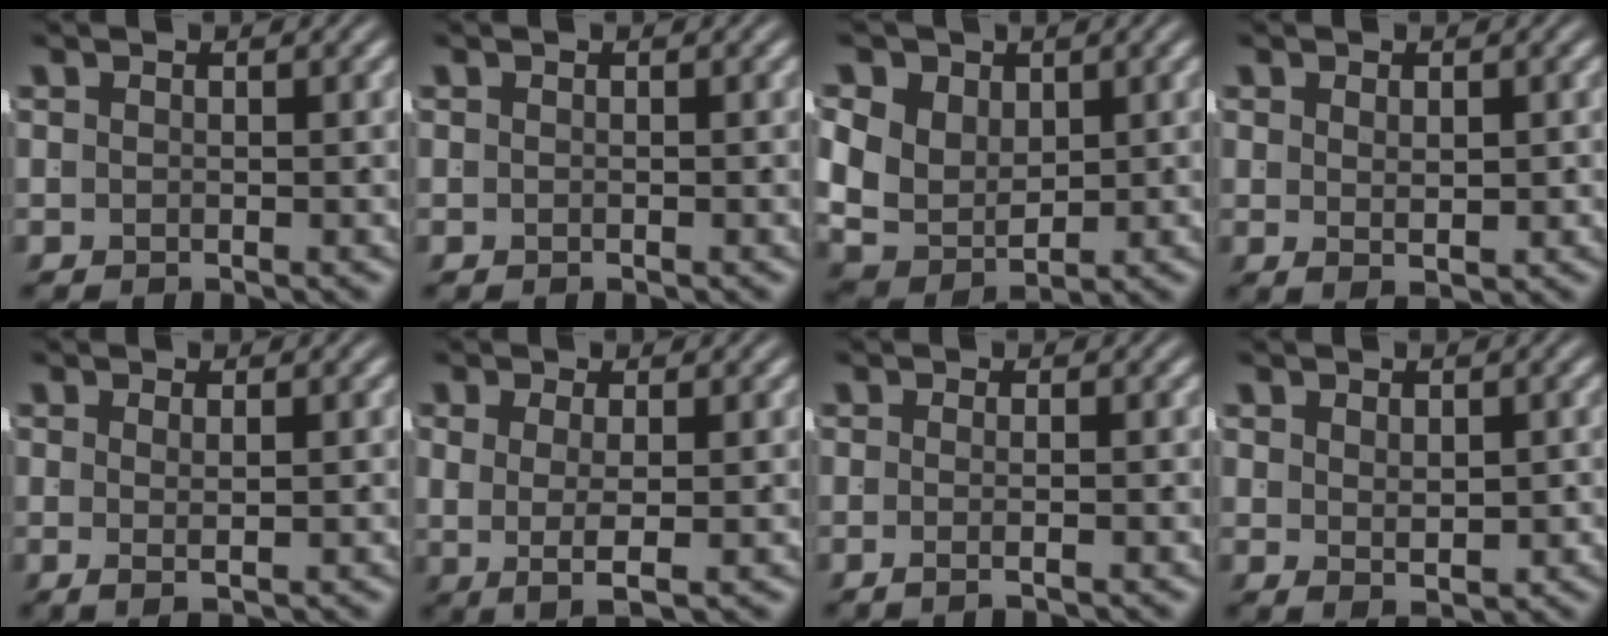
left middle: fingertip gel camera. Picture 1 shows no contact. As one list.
[{"total": 0.0}, {"total": 9.0, "force": [0.2, 7.6, 4.7], "torque": [-0.139, -0.036, 0.013]}, {"total": 1.6, "force": [0.1, -0.4, 1.5], "torque": [-0.018, -0.013, 0.015]}, {"total": 1.6, "force": [-0.1, -0.6, 1.4], "torque": [-0.016, -0.008, 0.006]}, {"total": 4.0, "force": [0.0, 1.3, 3.8], "torque": [-0.063, -0.008, 0.008]}, {"total": 1.6, "force": [-1.0, -0.6, 1.0], "torque": [-0.021, -0.004, -0.017]}, {"total": 2.0, "force": [0.0, 0.3, 1.9], "torque": [-0.026, -0.019, 0.019]}]